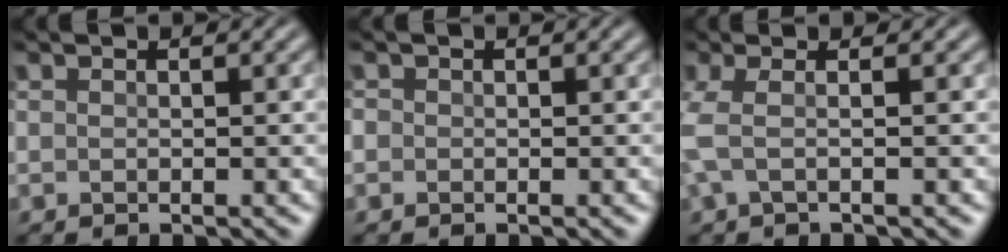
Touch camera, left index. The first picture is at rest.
{"total": 1.2, "force": [-0.1, 1.1, 0.3], "torque": [-0.001, 0.005, -0.008]}
{"total": 2.9, "force": [-0.7, 1.0, 2.6], "torque": [-0.074, 0.003, -0.018]}